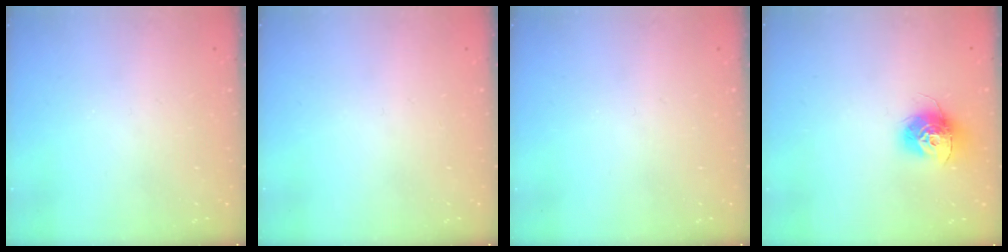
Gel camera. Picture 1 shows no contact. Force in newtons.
{"total": 0.0}
{"total": 0.0}
{"total": 12.1, "press": 12.1, "slide": 0.8}